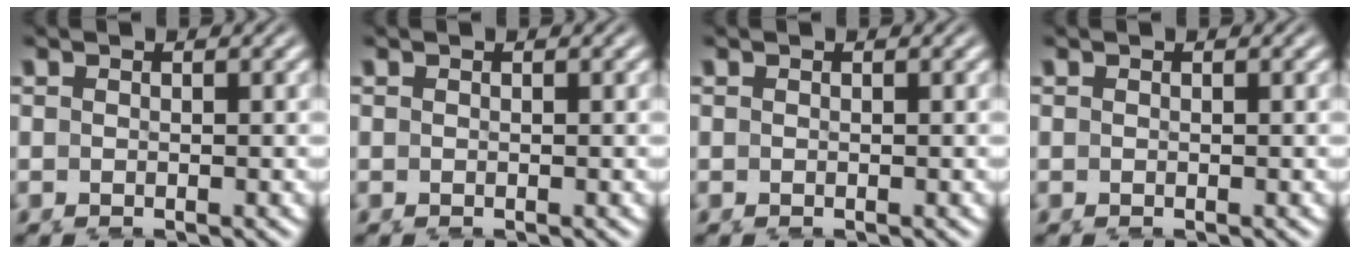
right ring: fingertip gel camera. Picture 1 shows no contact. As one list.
[{"total": 0.0}, {"total": 0.0}, {"total": 0.0}]